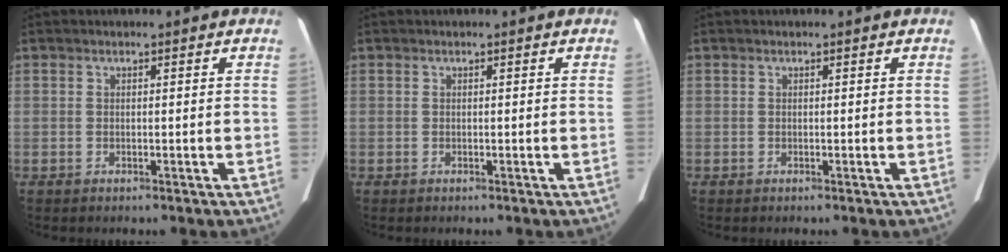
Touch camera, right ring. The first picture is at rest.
{"total": 0.0}
{"total": 0.0}